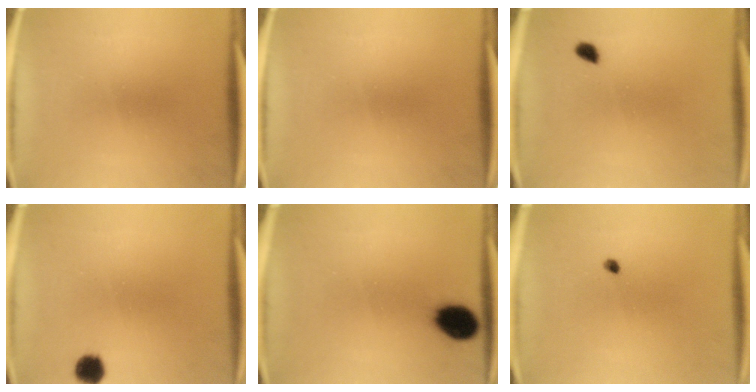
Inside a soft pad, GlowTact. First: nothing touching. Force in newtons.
{"total": 0.0}
{"total": 1.7}
{"total": 3.8}
{"total": 7.8}
{"total": 0.9}